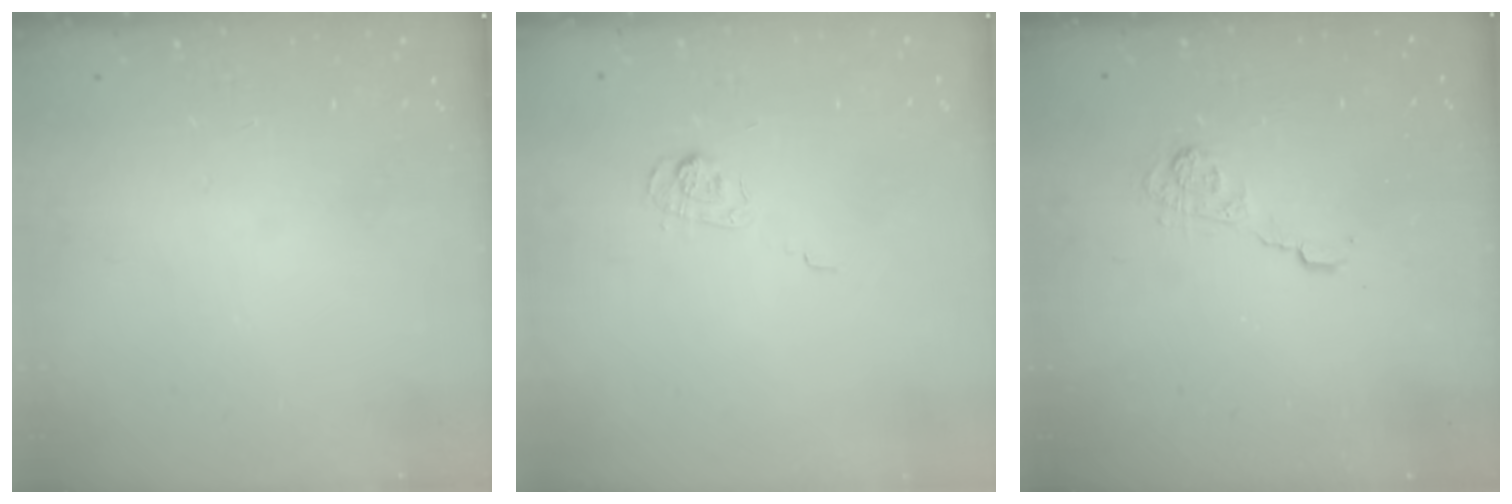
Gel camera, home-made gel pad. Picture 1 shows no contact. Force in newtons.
{"total": 3.1, "press": 2.7, "slide": 1.6}
{"total": 5.8, "press": 5.7, "slide": 0.8}